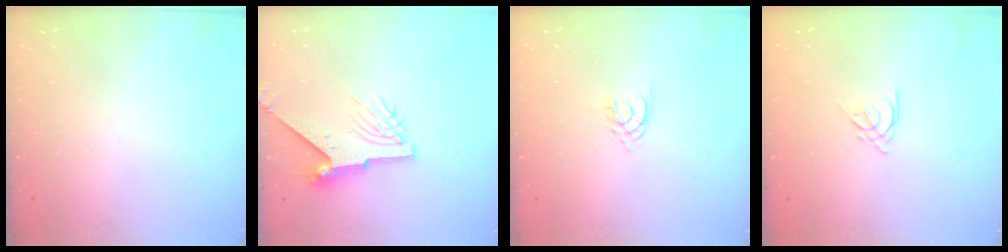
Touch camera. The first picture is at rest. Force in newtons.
{"total": 9.0, "press": 9.0, "slide": 0.8}
{"total": 2.4, "press": 2.4, "slide": 0.3}
{"total": 3.3, "press": 3.3, "slide": 0.5}